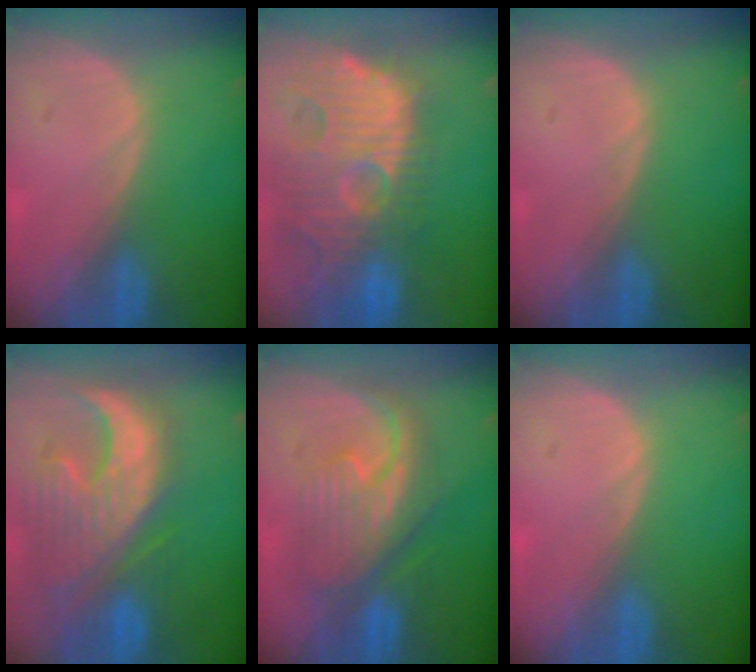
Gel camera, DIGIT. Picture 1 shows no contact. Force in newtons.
{"total": 14.4, "press": 12.6, "slide": 7.1}
{"total": 0.0}
{"total": 12.8, "press": 11.2, "slide": 6.2}
{"total": 8.3, "press": 8.3, "slide": 0.2}
{"total": 0.0}